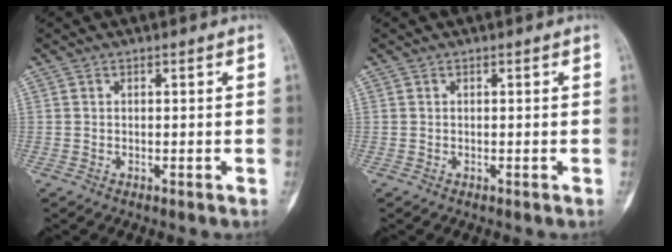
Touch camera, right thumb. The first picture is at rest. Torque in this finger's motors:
{"motor_torque": [0.00, 0.00, 0.01, -0.01, 0.00]}